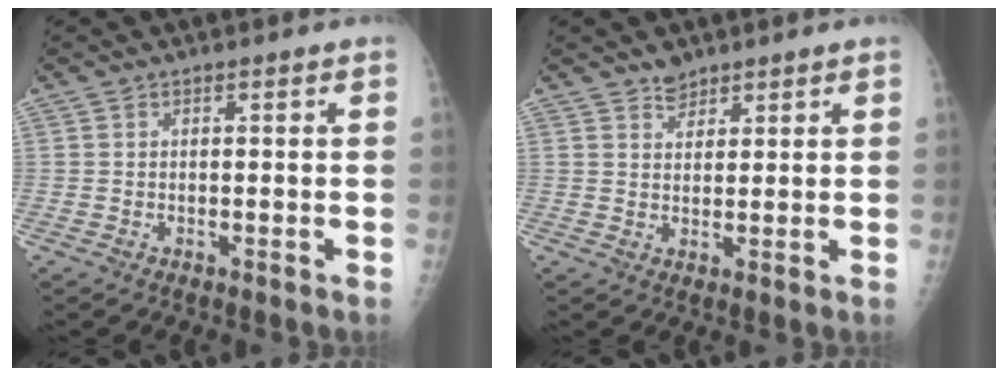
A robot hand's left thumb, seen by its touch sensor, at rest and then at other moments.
{"total": 2.5, "force": [2.1, 1.3, 0.4], "torque": [0.009, -0.016, 0.034]}